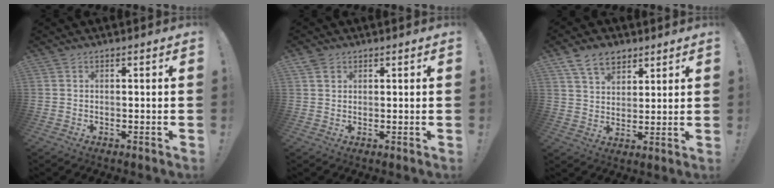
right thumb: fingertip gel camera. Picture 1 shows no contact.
{"total": 2.4, "force": [1.5, 1.7, 0.7], "torque": [-0.001, -0.007, 0.027]}
{"total": 10.0, "force": [6.3, 6.4, 4.3], "torque": [-0.074, -0.024, 0.123]}